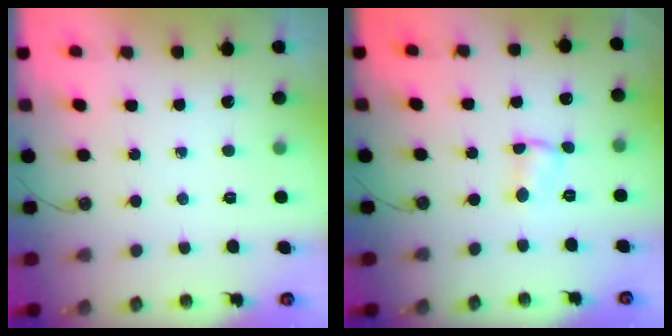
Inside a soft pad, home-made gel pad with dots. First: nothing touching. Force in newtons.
{"total": 1.3, "press": 1.2, "slide": 0.4}